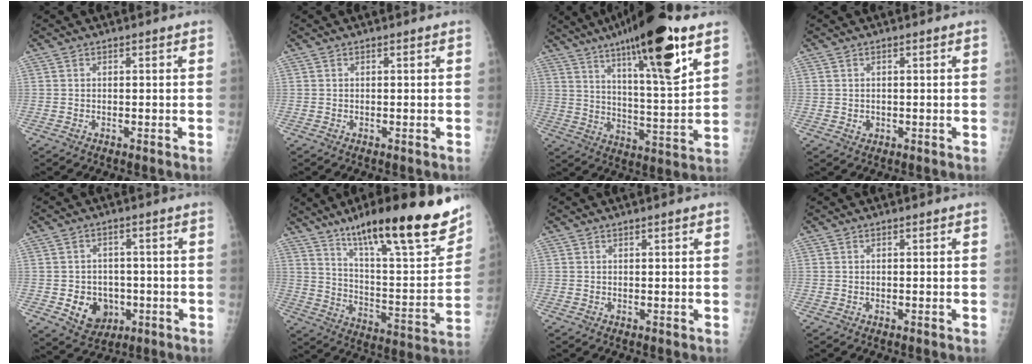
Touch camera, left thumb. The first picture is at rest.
{"total": 0.0}
{"total": 21.8, "force": [12.7, 4.0, 17.3], "torque": [-0.264, -0.047, 0.203]}
{"total": 1.1, "force": [0.1, 0.9, 0.6], "torque": [-0.004, 0.000, 0.006]}
{"total": 7.9, "force": [-2.0, 6.6, 3.9], "torque": [-0.030, 0.009, -0.020]}
{"total": 25.9, "force": [17.7, 4.9, 18.3], "torque": [-0.252, -0.067, 0.280]}
{"total": 1.0, "force": [0.6, 0.1, 0.8], "torque": [-0.011, 0.000, 0.007]}
{"total": 0.0}